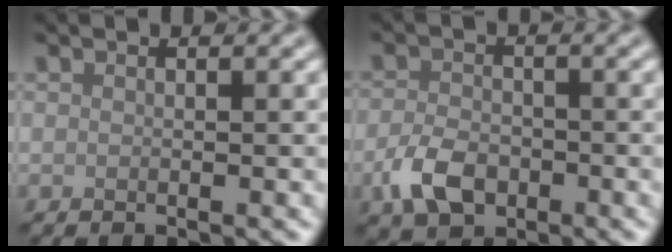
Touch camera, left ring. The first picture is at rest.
{"total": 4.0, "force": [-1.8, 2.6, 2.4], "torque": [-0.054, -0.004, -0.039]}